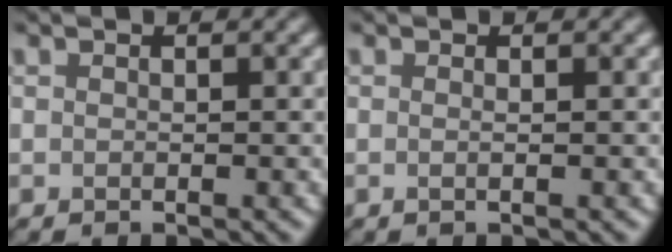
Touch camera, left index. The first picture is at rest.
{"total": 0.7, "force": [0.0, 0.3, 0.7], "torque": [-0.009, -0.002, -0.004]}